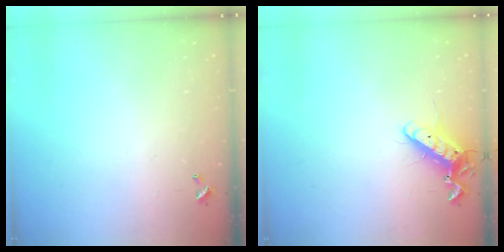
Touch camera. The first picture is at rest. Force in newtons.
{"total": 11.6, "press": 11.5, "slide": 1.5}